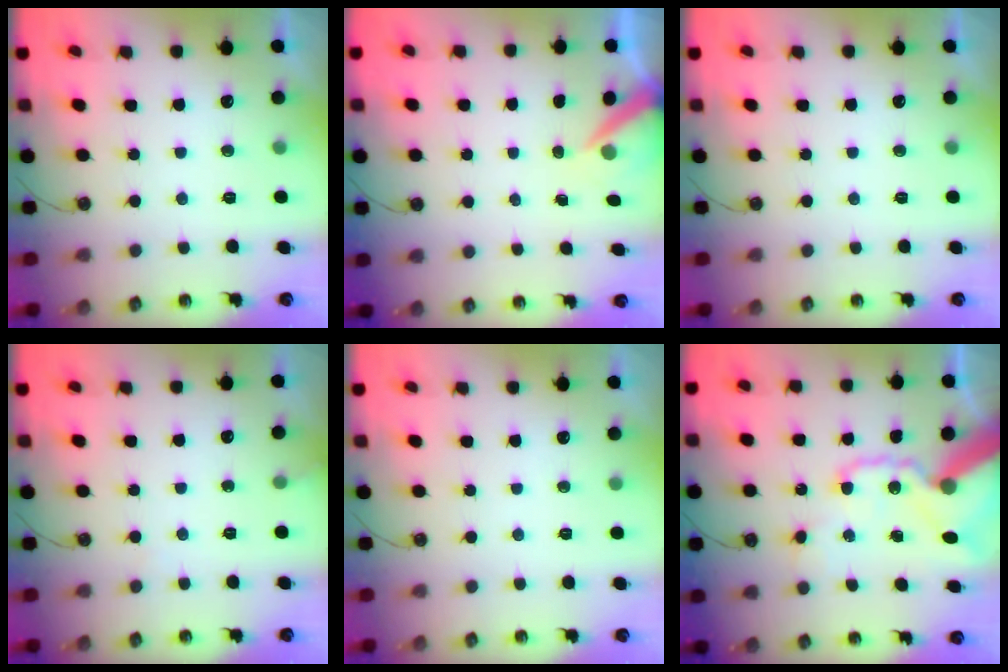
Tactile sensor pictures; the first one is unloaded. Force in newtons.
{"total": 5.3, "press": 5.3, "slide": 0.5}
{"total": 0.0}
{"total": 4.8, "press": 4.7, "slide": 0.2}
{"total": 0.0}
{"total": 21.3, "press": 21.0, "slide": 3.5}